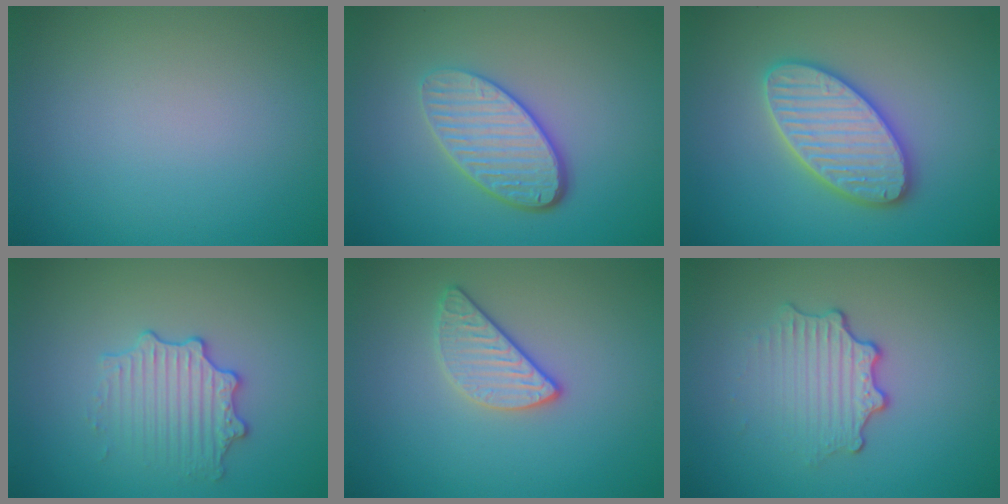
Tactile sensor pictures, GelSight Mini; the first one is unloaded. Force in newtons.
{"total": 4.7, "press": 3.5, "slide": 3.1}
{"total": 5.8, "press": 5.8, "slide": 0.6}
{"total": 2.9, "press": 2.8, "slide": 0.7}
{"total": 2.5, "press": 2.4, "slide": 0.8}
{"total": 3.3, "press": 2.5, "slide": 2.2}